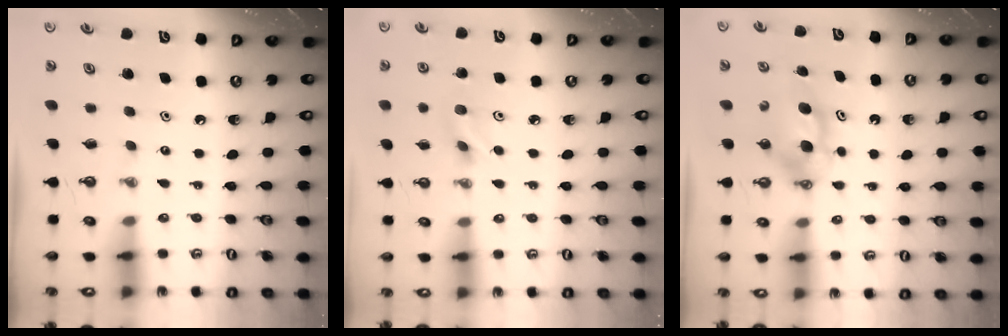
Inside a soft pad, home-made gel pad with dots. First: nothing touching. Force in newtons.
{"total": 4.6, "press": 4.5, "slide": 0.8}
{"total": 5.9, "press": 5.6, "slide": 1.9}